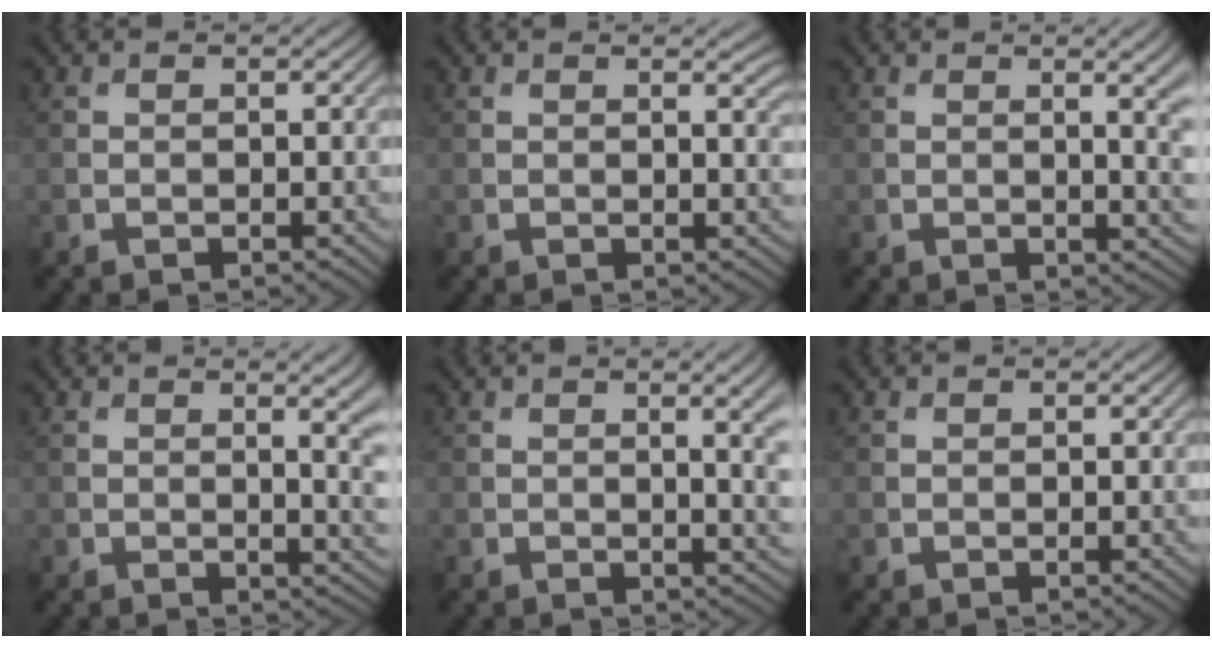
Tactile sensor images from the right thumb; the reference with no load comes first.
{"total": 2.1, "force": [0.7, 0.5, 1.9], "torque": [-0.026, -0.001, 0.011]}
{"total": 5.4, "force": [0.5, 1.7, 5.1], "torque": [-0.058, 0.004, 0.008]}
{"total": 6.2, "force": [0.6, 2.2, 5.8], "torque": [-0.057, 0.005, 0.007]}
{"total": 4.8, "force": [0.5, 1.4, 4.5], "torque": [-0.056, 0.003, 0.010]}
{"total": 0.0}